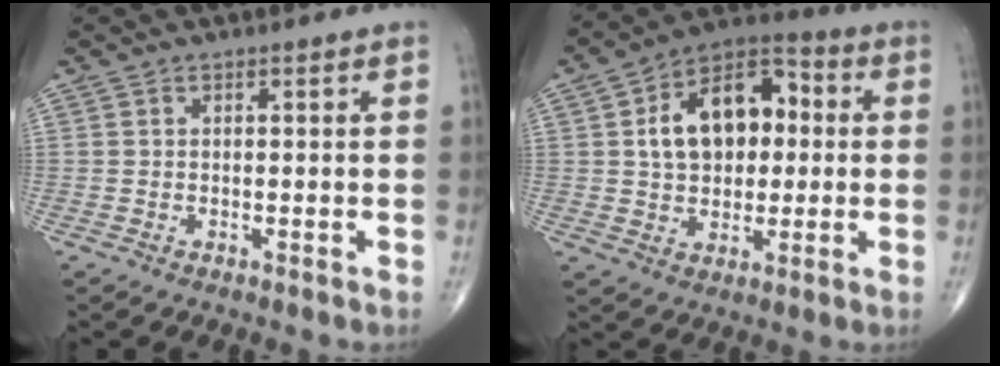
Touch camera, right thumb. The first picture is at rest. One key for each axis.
{"total": 15.9, "fx": 2.2, "fy": 10.4, "fz": 11.9, "tx": -0.157, "ty": 0.025, "tz": 0.027}